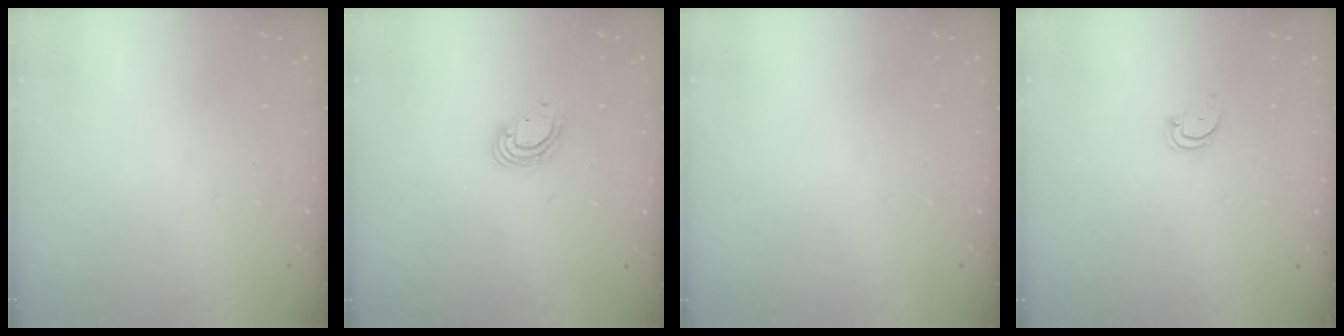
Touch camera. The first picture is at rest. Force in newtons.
{"total": 6.6, "press": 6.6, "slide": 0.9}
{"total": 0.0}
{"total": 2.4, "press": 2.4, "slide": 0.2}